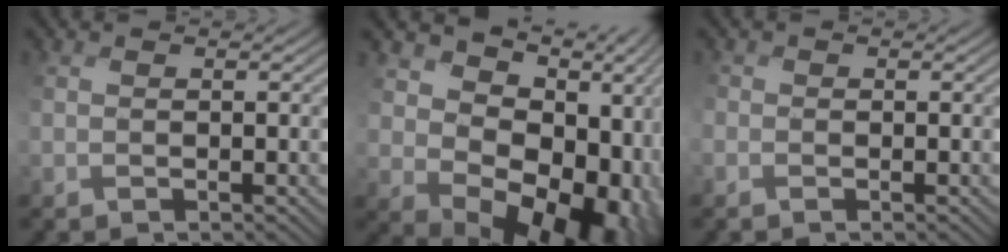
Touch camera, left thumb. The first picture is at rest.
{"total": 15.3, "force": [1.0, 10.5, 11.0], "torque": [-0.139, -0.044, 0.065]}
{"total": 1.5, "force": [-0.7, 1.3, -0.3], "torque": [0.000, 0.008, -0.027]}